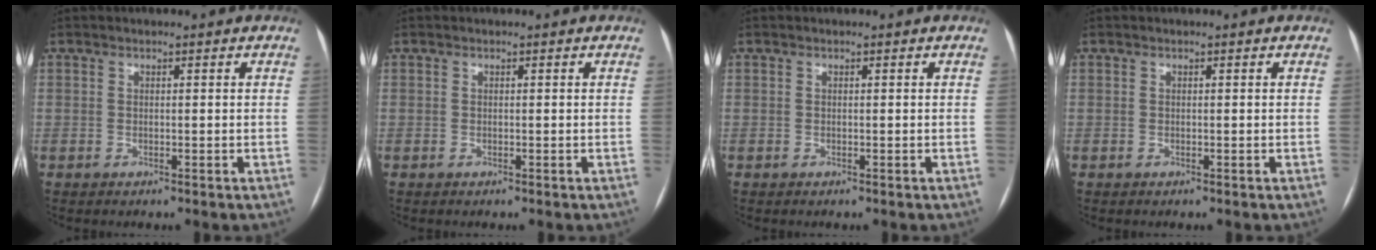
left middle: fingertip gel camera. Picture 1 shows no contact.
{"total": 0.0}
{"total": 0.0}
{"total": 0.0}